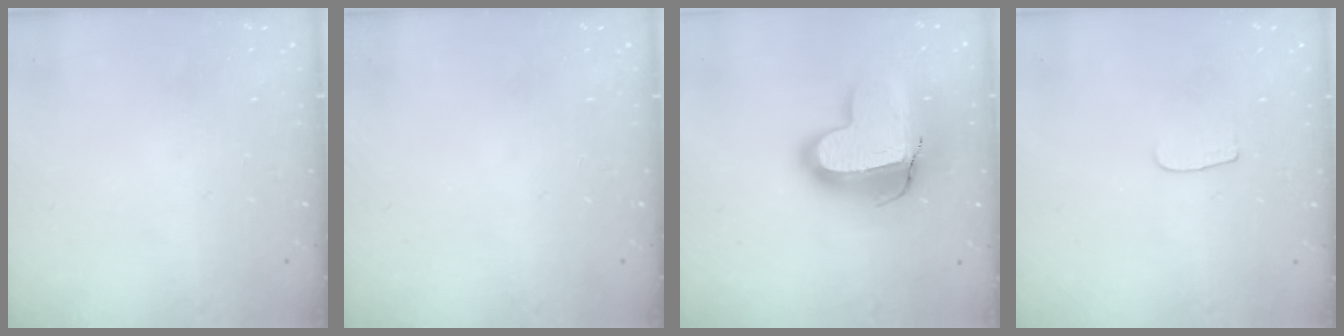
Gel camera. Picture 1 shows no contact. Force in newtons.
{"total": 0.0}
{"total": 16.9, "press": 16.8, "slide": 1.4}
{"total": 4.3, "press": 4.3, "slide": 0.5}